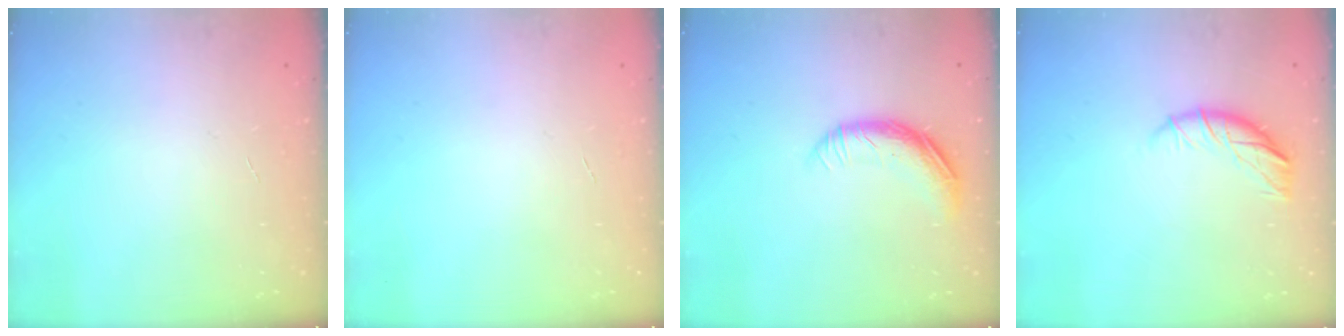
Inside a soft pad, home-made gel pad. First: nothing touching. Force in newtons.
{"total": 0.0}
{"total": 10.6, "press": 10.5, "slide": 1.7}
{"total": 10.3, "press": 10.1, "slide": 2.0}